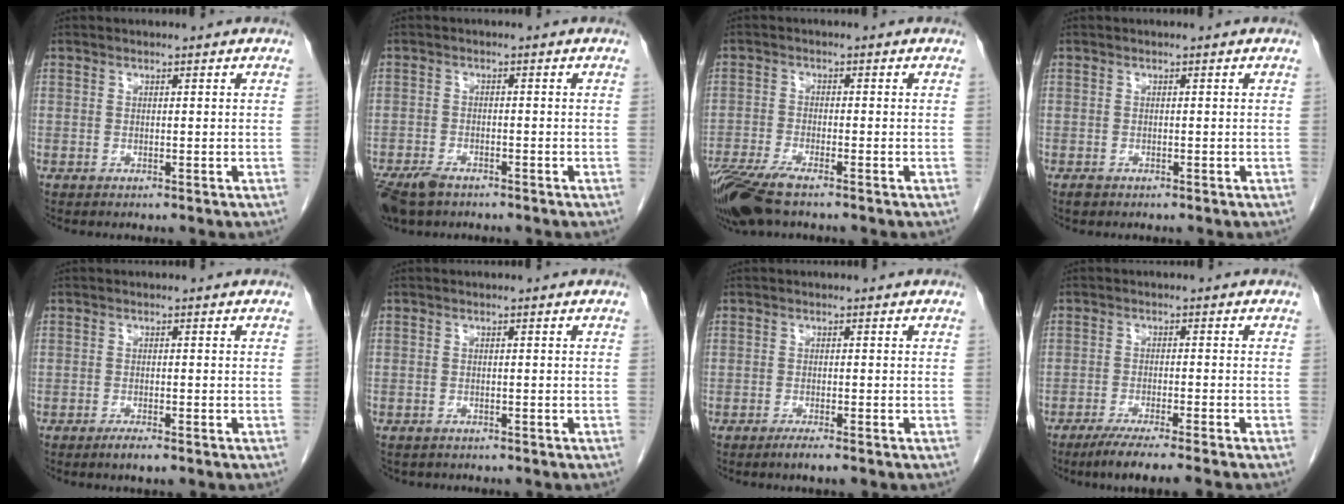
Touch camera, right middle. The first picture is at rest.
{"total": 6.4, "force": [-4.7, 2.9, 3.3], "torque": [-0.063, -0.008, -0.080]}
{"total": 8.8, "force": [-6.6, 1.6, 5.6], "torque": [-0.108, -0.019, -0.121]}
{"total": 0.7, "force": [-0.5, 0.4, 0.2], "torque": [-0.008, 0.000, -0.007]}
{"total": 1.9, "force": [-1.4, 0.2, 1.3], "torque": [-0.025, -0.003, -0.024]}
{"total": 2.6, "force": [-2.2, 1.4, 0.3], "torque": [-0.011, 0.002, -0.031]}
{"total": 1.9, "force": [-1.4, 0.0, 1.3], "torque": [-0.024, -0.004, -0.025]}
{"total": 7.7, "force": [-6.2, -0.9, 4.4], "torque": [-0.055, -0.020, -0.100]}